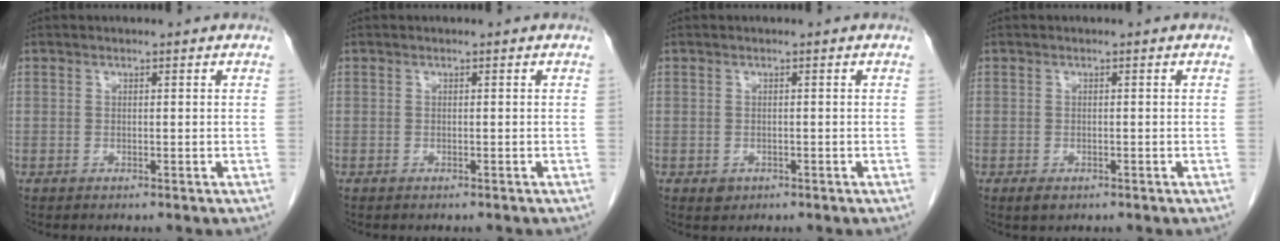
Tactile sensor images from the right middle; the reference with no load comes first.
{"total": 0.8, "force": [-0.7, 0.3, 0.3], "torque": [-0.009, -0.001, -0.010]}
{"total": 1.2, "force": [-0.5, 1.0, 0.4], "torque": [-0.006, 0.002, -0.002]}
{"total": 1.4, "force": [-0.8, 0.8, 0.9], "torque": [-0.019, -0.001, -0.008]}